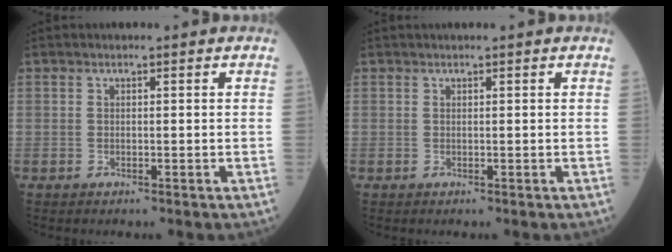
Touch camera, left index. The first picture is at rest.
{"total": 1.1, "force": [1.0, -0.1, 0.4], "torque": [-0.010, 0.015, 0.018]}